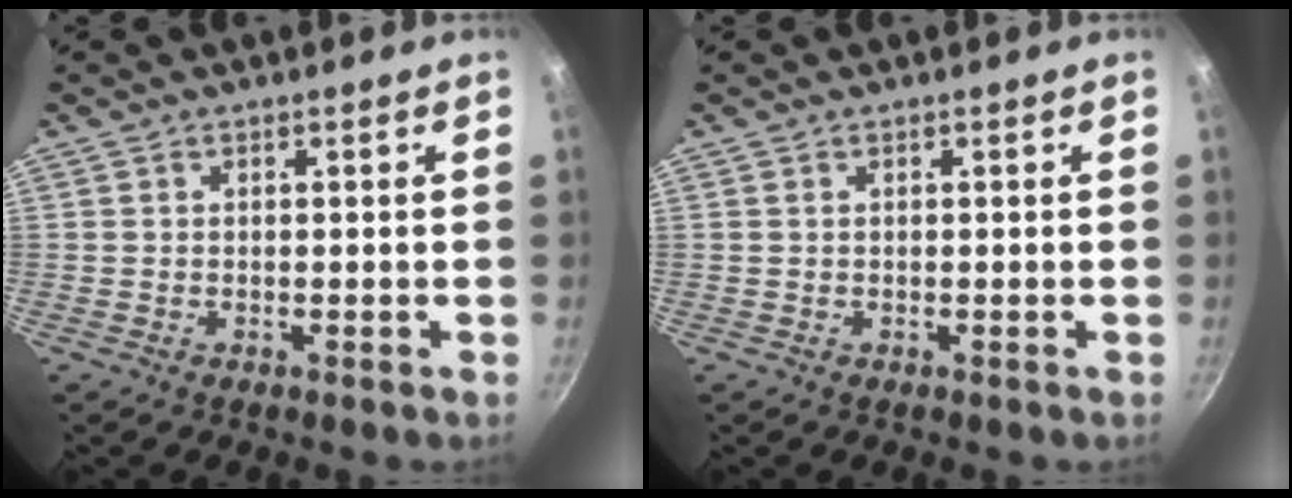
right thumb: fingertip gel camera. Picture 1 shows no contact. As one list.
[{"total": 0.0}]